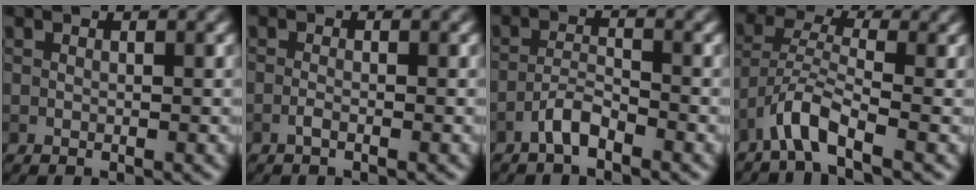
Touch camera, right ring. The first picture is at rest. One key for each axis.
{"total": 0.9, "fx": -0.5, "fy": 0.2, "fz": 0.7, "tx": -0.016, "ty": 0.000, "tz": -0.012}
{"total": 2.3, "fx": -1.7, "fy": 0.5, "fz": 1.5, "tx": -0.030, "ty": 0.007, "tz": -0.039}
{"total": 3.7, "fx": -2.4, "fy": 0.9, "fz": 2.7, "tx": -0.054, "ty": 0.009, "tz": -0.057}